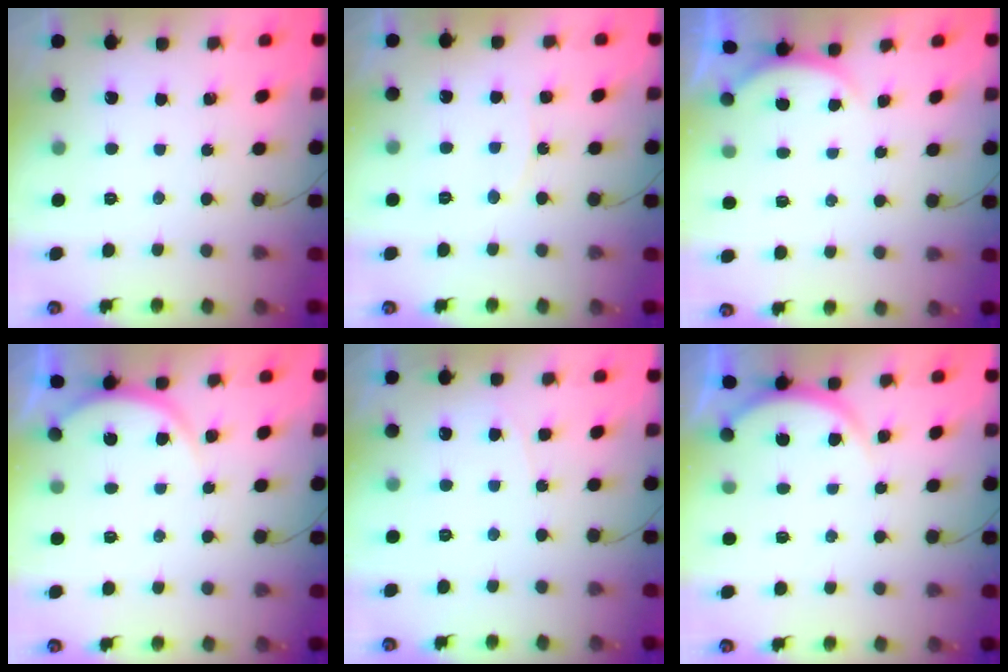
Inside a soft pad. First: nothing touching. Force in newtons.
{"total": 5.9, "press": 5.8, "slide": 0.6}
{"total": 1.6, "press": 1.5, "slide": 0.6}
{"total": 5.5, "press": 5.5, "slide": 0.4}
{"total": 3.8, "press": 3.8, "slide": 0.4}
{"total": 5.2, "press": 5.1, "slide": 0.5}